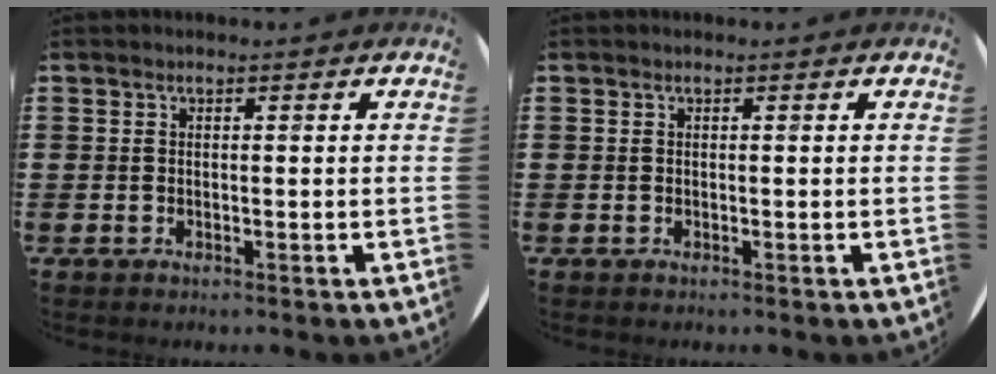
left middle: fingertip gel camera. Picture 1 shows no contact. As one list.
[{"total": 0.0}]